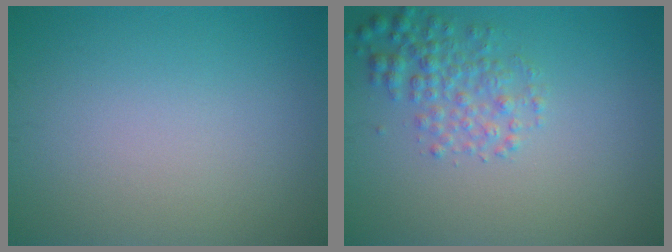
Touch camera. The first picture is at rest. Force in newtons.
{"total": 2.9, "press": 2.9, "slide": 0.1}